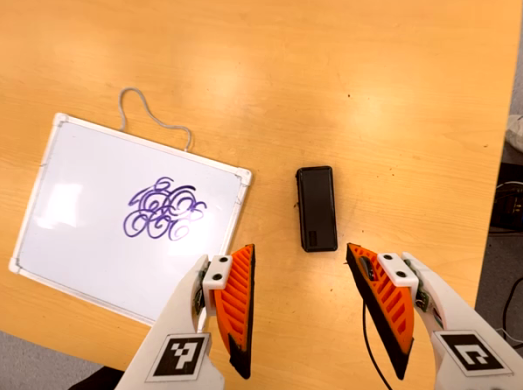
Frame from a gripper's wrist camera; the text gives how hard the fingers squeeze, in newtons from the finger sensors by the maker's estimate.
{"total": 0.0}